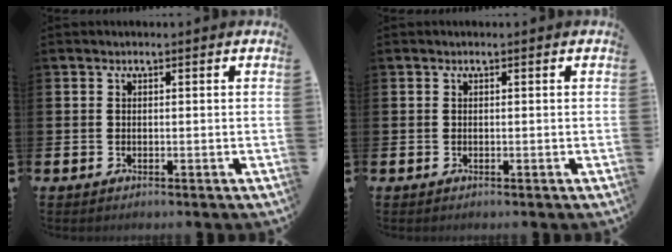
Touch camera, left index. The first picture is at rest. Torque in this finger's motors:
{"motor_torque": [-0.01, 0.01, -0.01, 0.00]}